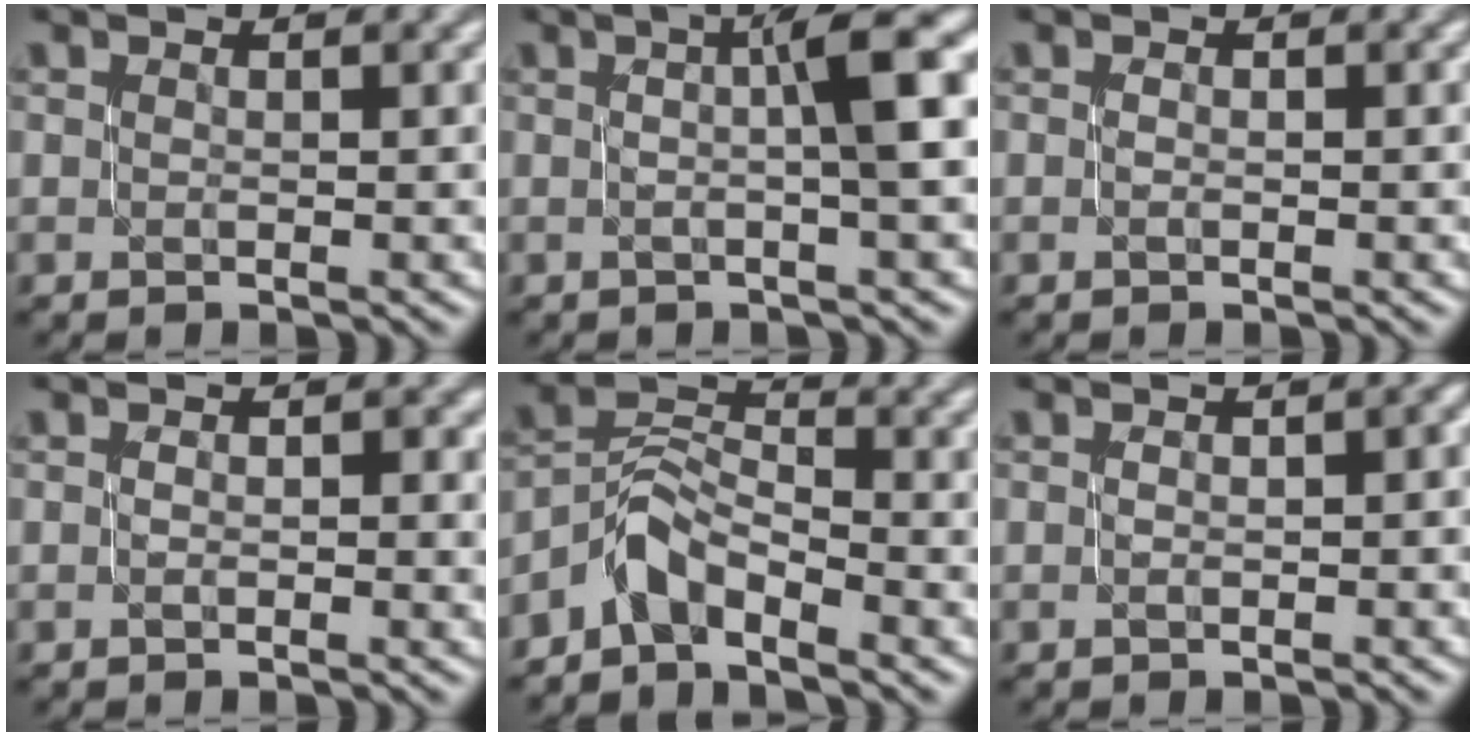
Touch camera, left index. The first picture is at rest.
{"total": 6.1, "force": [0.7, 1.1, 6.0], "torque": [-0.077, 0.013, 0.006]}
{"total": 0.0}
{"total": 0.8, "force": [-0.2, 0.4, 0.7], "torque": [-0.011, -0.003, -0.005]}
{"total": 3.5, "force": [-2.8, 1.4, 1.4], "torque": [-0.023, 0.017, -0.065]}
{"total": 1.8, "force": [-0.3, 0.7, 1.6], "torque": [-0.015, 0.003, -0.003]}